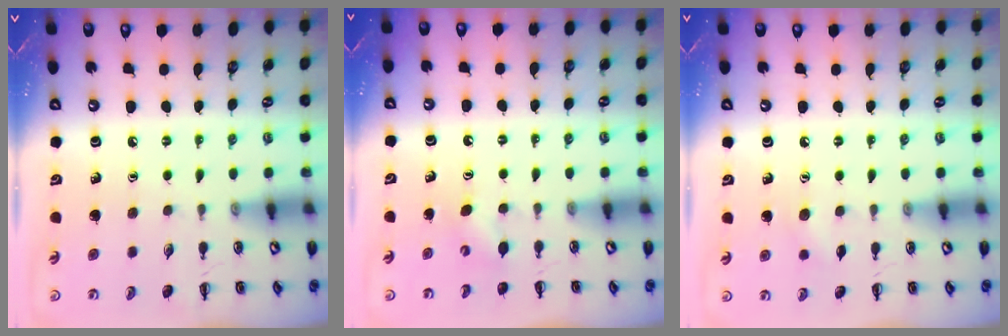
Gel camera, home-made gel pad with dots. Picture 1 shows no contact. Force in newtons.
{"total": 2.9, "press": 2.9, "slide": 0.6}
{"total": 4.5, "press": 4.4, "slide": 0.9}